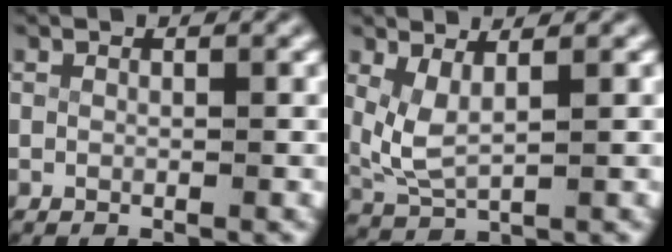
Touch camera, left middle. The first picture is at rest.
{"total": 4.5, "force": [1.0, 3.2, 2.9], "torque": [-0.085, -0.014, 0.025]}